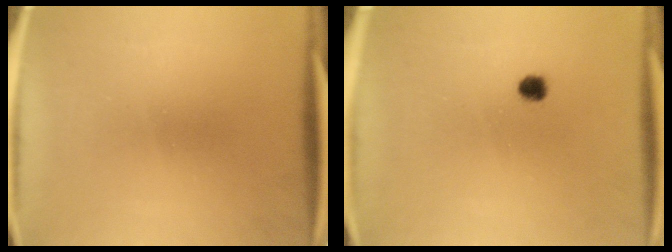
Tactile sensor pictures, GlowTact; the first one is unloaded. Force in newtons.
{"total": 2.0}